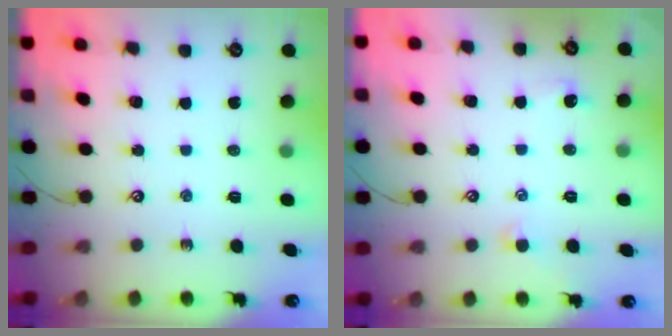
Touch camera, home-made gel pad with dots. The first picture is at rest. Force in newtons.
{"total": 0.6, "press": 0.2, "slide": 0.6}